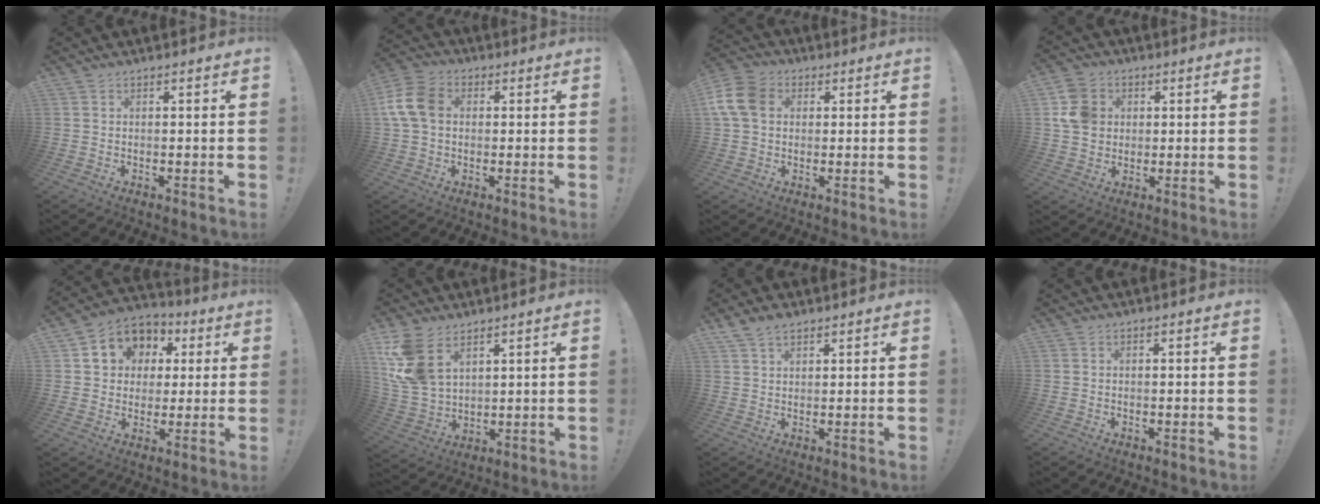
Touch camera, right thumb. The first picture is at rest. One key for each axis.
{"total": 11.1, "fx": 1.5, "fy": 7.9, "fz": 7.7, "tx": -0.163, "ty": 0.010, "tz": 0.031}
{"total": 11.5, "fx": 2.3, "fy": 8.6, "fz": 7.2, "tx": -0.146, "ty": 0.006, "tz": 0.047}
{"total": 9.7, "fx": 1.8, "fy": 8.5, "fz": 4.5, "tx": -0.082, "ty": 0.006, "tz": 0.039}
{"total": 9.9, "fx": 2.6, "fy": 8.9, "fz": 3.3, "tx": -0.045, "ty": -0.011, "tz": 0.055}
{"total": 13.0, "fx": 6.6, "fy": 8.2, "fz": 7.7, "tx": -0.160, "ty": -0.032, "tz": 0.133}
{"total": 4.4, "fx": 3.3, "fy": 2.2, "fz": 1.8, "tx": -0.041, "ty": -0.012, "tz": 0.065}
{"total": 0.0}